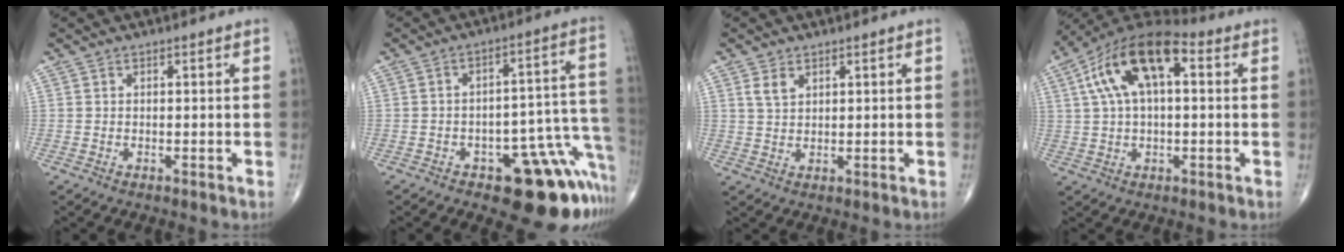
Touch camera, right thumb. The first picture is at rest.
{"total": 16.3, "force": [-8.6, 7.1, 12.0], "torque": [-0.055, 0.090, -0.102]}
{"total": 2.9, "force": [1.5, 1.8, 1.7], "torque": [-0.029, -0.004, 0.035]}
{"total": 16.3, "force": [4.3, 8.0, 13.6], "torque": [-0.244, 0.037, 0.064]}